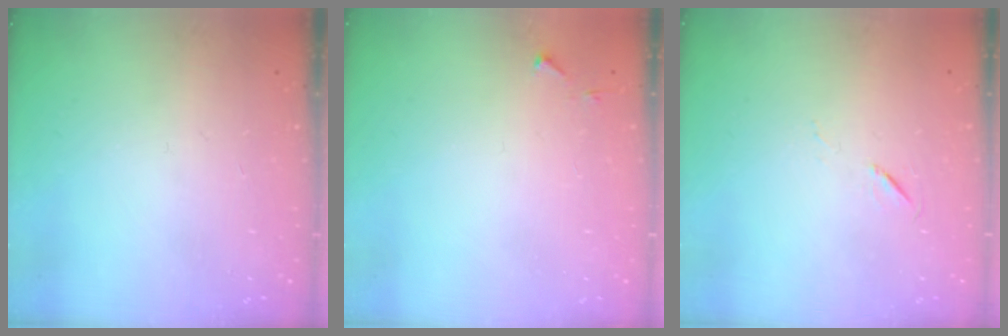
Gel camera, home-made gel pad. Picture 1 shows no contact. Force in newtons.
{"total": 3.1, "press": 3.1, "slide": 0.5}
{"total": 5.5, "press": 5.1, "slide": 2.1}